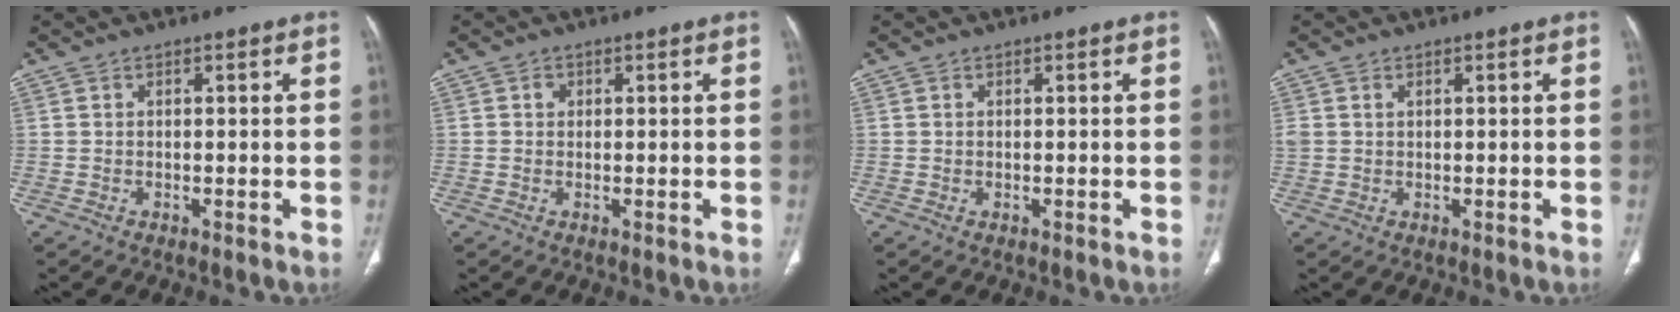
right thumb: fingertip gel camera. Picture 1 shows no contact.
{"total": 1.0, "force": [0.3, 0.9, 0.4], "torque": [-0.002, 0.002, 0.005]}
{"total": 0.0}
{"total": 1.8, "force": [0.7, 1.2, 1.1], "torque": [-0.031, 0.009, 0.024]}